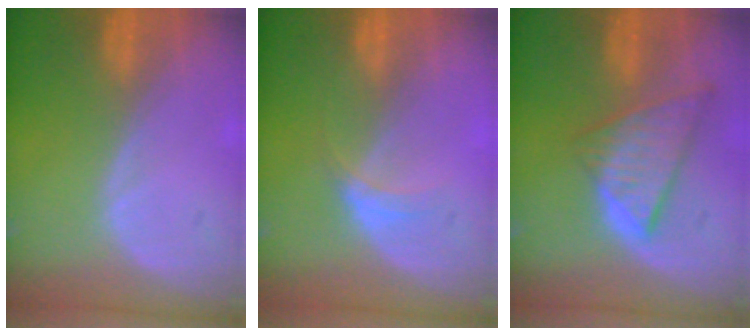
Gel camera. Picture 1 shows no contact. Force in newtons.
{"total": 2.6, "press": 2.2, "slide": 1.4}
{"total": 8.5, "press": 7.3, "slide": 4.5}